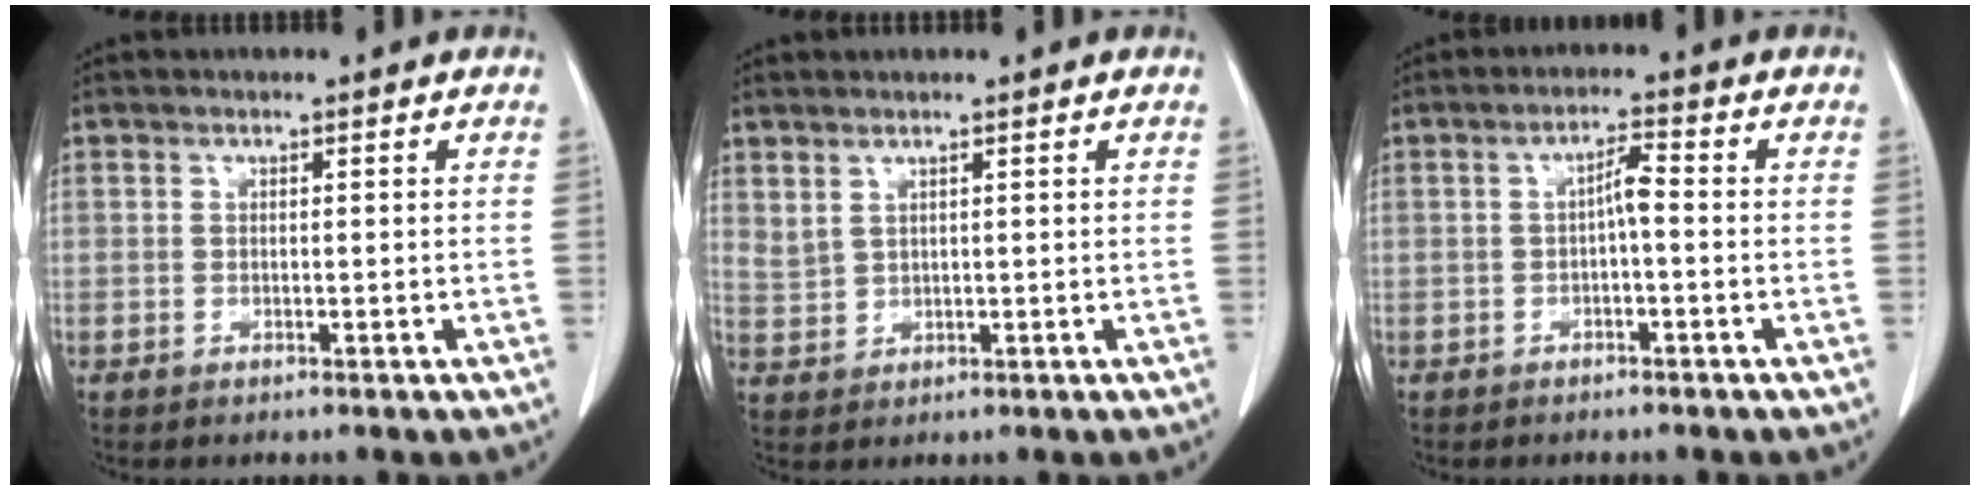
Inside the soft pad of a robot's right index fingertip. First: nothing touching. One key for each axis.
{"total": 2.1, "fx": 1.7, "fy": 0.8, "fz": 1.0, "tx": -0.022, "ty": -0.003, "tz": 0.044}
{"total": 3.0, "fx": -0.4, "fy": 0.5, "fz": 2.9, "tx": -0.049, "ty": 0.011, "tz": -0.006}